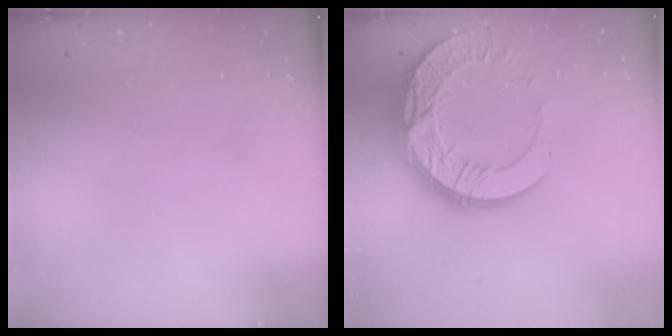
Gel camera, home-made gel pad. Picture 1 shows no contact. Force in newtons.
{"total": 18.8, "press": 18.8, "slide": 1.7}